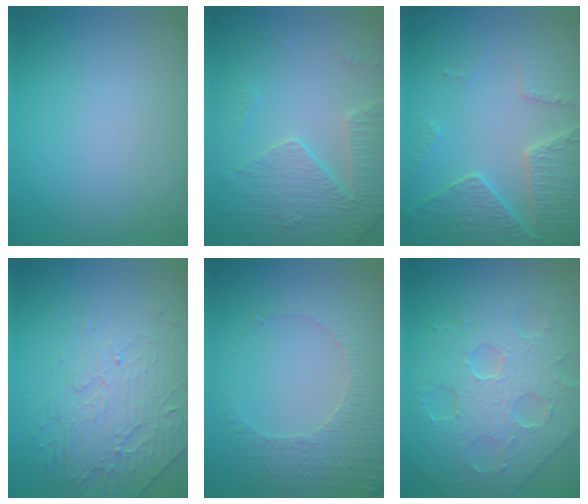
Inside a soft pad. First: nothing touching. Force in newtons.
{"total": 3.7, "press": 3.6, "slide": 0.8}
{"total": 4.5, "press": 4.3, "slide": 1.4}
{"total": 4.0, "press": 3.6, "slide": 1.6}
{"total": 4.7, "press": 3.5, "slide": 3.1}
{"total": 8.7, "press": 6.2, "slide": 6.2}